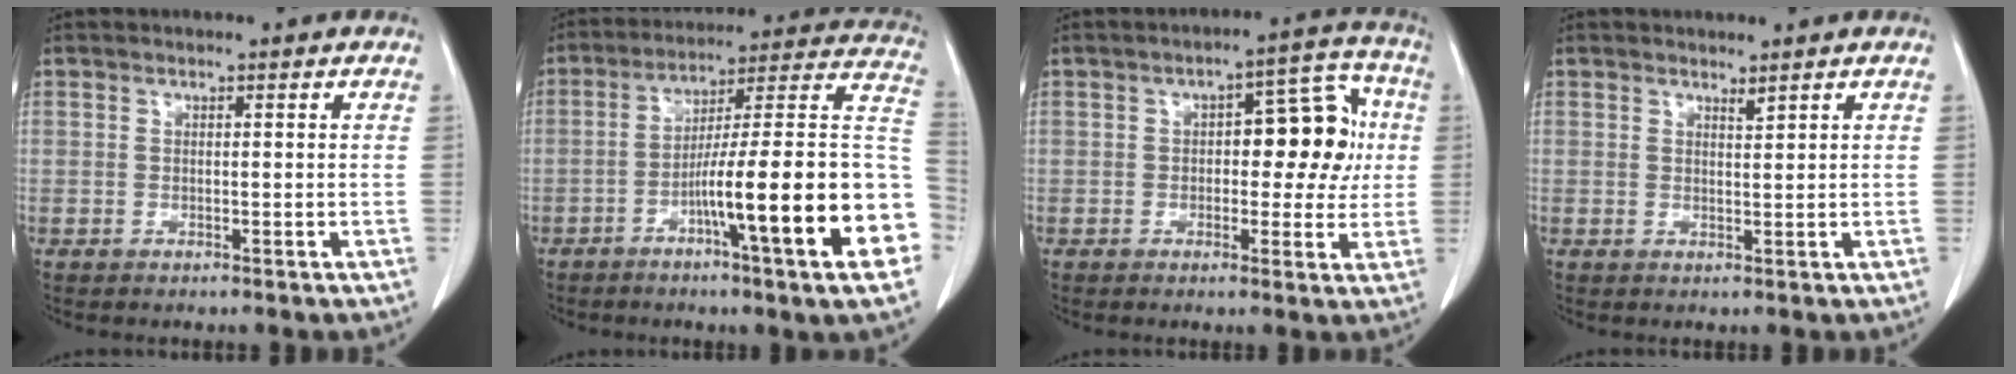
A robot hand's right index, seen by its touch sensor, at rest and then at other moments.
{"total": 23.0, "force": [-7.1, 0.5, 21.8], "torque": [-0.235, 0.013, -0.109]}
{"total": 10.1, "force": [0.9, 4.5, 9.0], "torque": [-0.099, 0.036, 0.011]}
{"total": 0.9, "force": [0.9, -0.1, 0.3], "torque": [-0.009, -0.008, 0.016]}